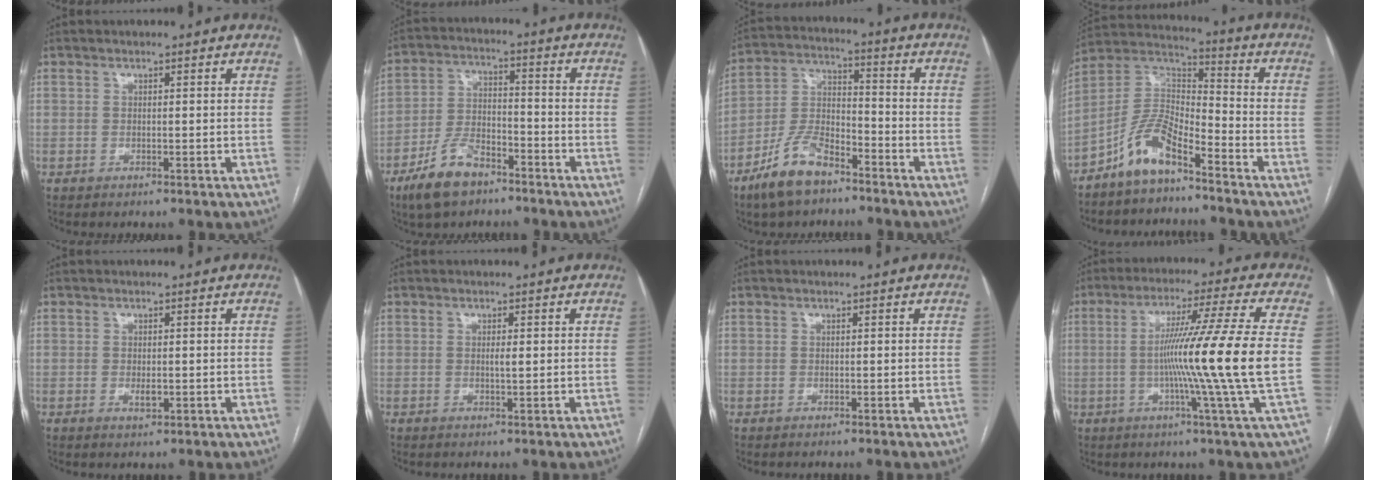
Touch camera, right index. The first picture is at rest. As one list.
[{"total": 9.8, "force": [-6.5, 4.6, 5.7], "torque": [-0.123, 0.001, -0.118]}, {"total": 10.9, "force": [-7.6, 4.3, 6.6], "torque": [-0.143, 0.000, -0.146]}, {"total": 9.2, "force": [-6.5, 3.0, 5.7], "torque": [-0.127, 0.023, -0.128]}, {"total": 1.5, "force": [-0.2, 0.7, 1.3], "torque": [-0.023, -0.003, -0.001]}, {"total": 1.0, "force": [0.1, -0.1, 1.0], "torque": [-0.020, -0.001, 0.002]}, {"total": 0.0}, {"total": 15.5, "force": [-1.5, -3.8, 14.9], "torque": [-0.246, -0.017, -0.032]}]